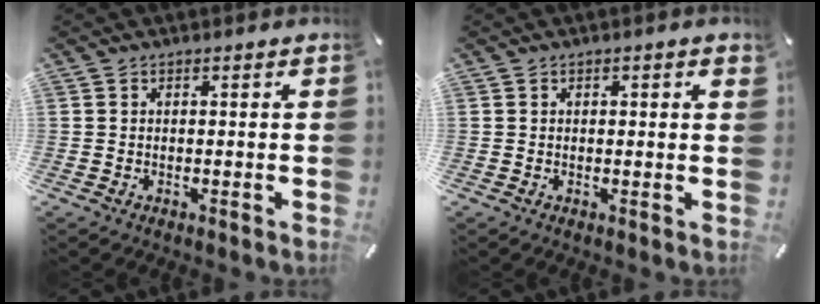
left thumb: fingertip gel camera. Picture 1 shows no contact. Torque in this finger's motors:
{"motor_torque": [0.03, -0.36, 0.08, 0.14, 0.01]}